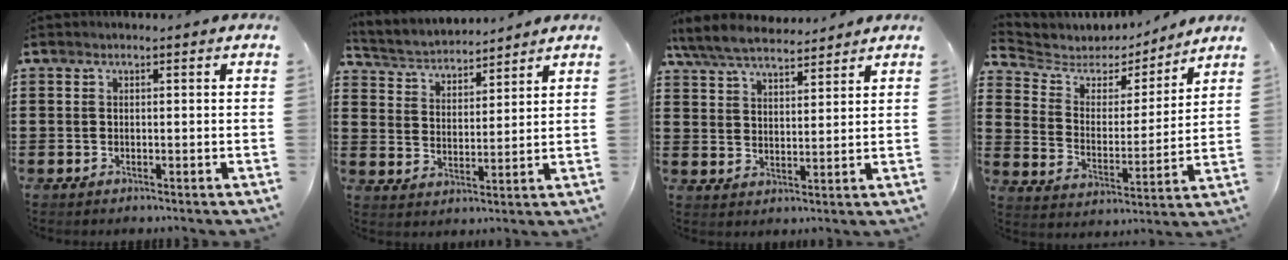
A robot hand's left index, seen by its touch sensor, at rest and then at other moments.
{"total": 3.6, "force": [3.5, 0.7, 0.0], "torque": [-0.022, -0.023, 0.058]}
{"total": 6.5, "force": [5.9, 1.4, 2.3], "torque": [-0.065, -0.018, 0.108]}
{"total": 4.8, "force": [4.0, 2.5, 0.7], "torque": [-0.046, -0.027, 0.064]}